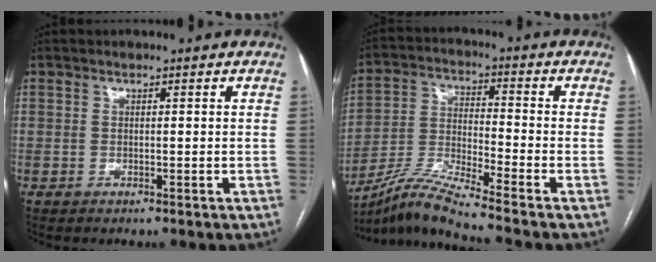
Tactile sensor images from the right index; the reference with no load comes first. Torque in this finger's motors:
{"motor_torque": [-0.28, -0.82, 0.00, 0.05]}